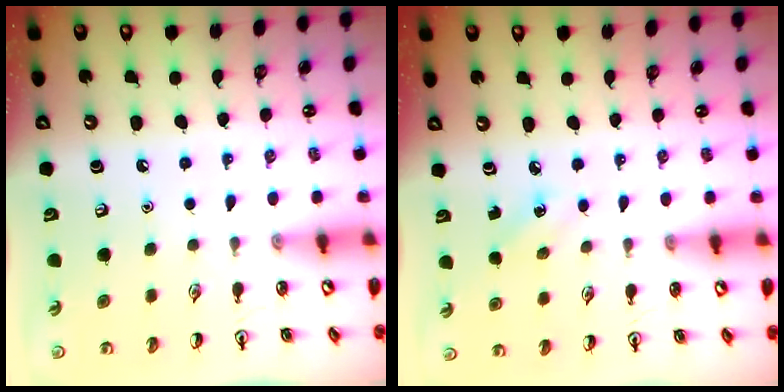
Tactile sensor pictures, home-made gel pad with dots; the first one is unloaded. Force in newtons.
{"total": 2.3, "press": 2.2, "slide": 0.8}